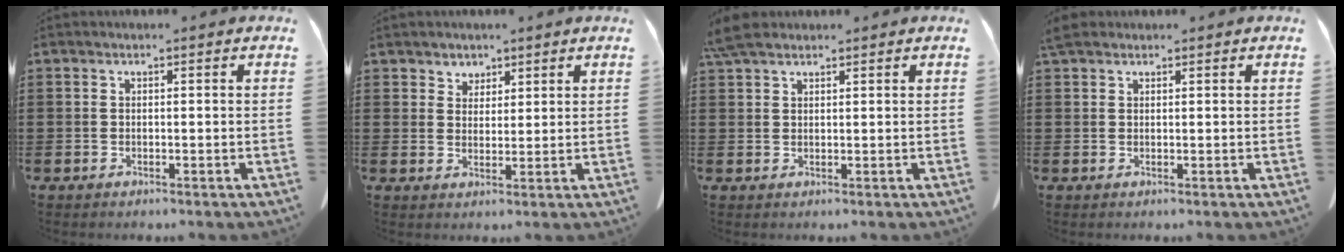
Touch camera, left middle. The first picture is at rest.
{"total": 2.9, "force": [2.4, 1.7, 0.0], "torque": [-0.010, 0.004, 0.045]}
{"total": 3.8, "force": [3.0, 1.2, 1.9], "torque": [-0.047, 0.004, 0.058]}
{"total": 2.0, "force": [1.7, 0.8, 0.8], "torque": [-0.023, 0.007, 0.032]}